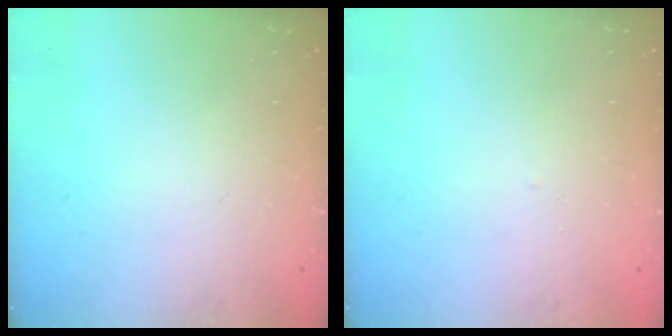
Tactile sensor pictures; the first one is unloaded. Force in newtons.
{"total": 1.4, "press": 1.4, "slide": 0.3}